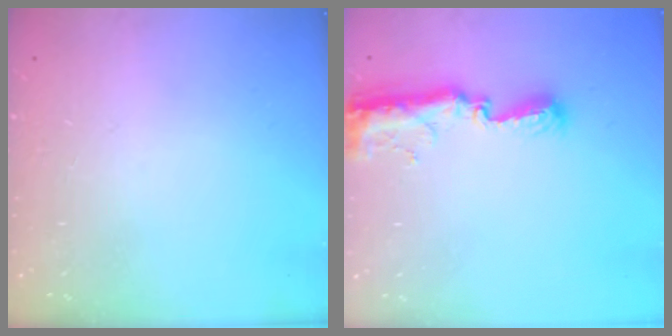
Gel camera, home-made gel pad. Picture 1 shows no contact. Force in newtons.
{"total": 9.1, "press": 9.1, "slide": 0.8}